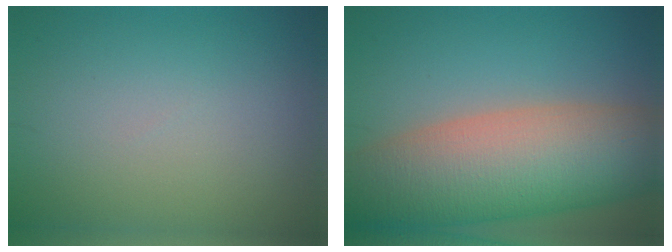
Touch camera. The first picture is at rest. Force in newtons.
{"total": 14.1, "press": 14.1, "slide": 0.7}